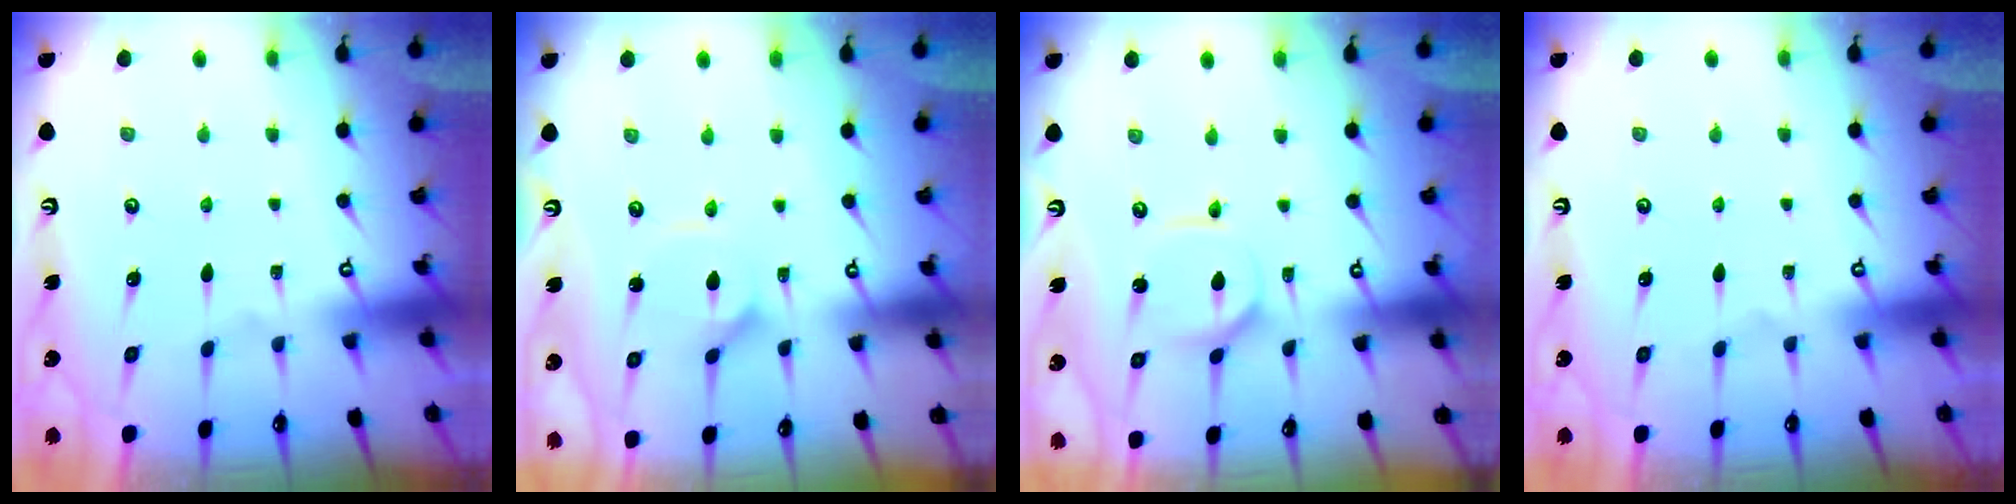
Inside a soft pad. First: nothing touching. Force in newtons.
{"total": 2.7, "press": 2.6, "slide": 0.3}
{"total": 3.0, "press": 3.0, "slide": 0.3}
{"total": 0.0}